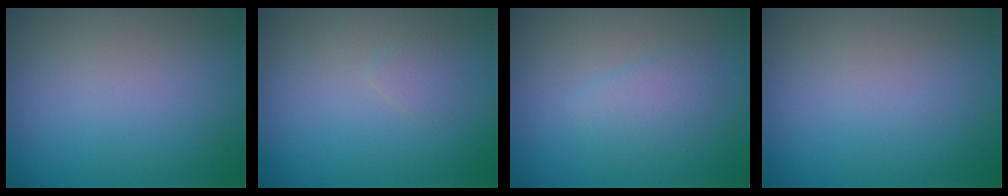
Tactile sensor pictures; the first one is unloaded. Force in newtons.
{"total": 0.8, "press": 0.8, "slide": 0.1}
{"total": 1.8, "press": 1.8, "slide": 0.1}
{"total": 0.0}